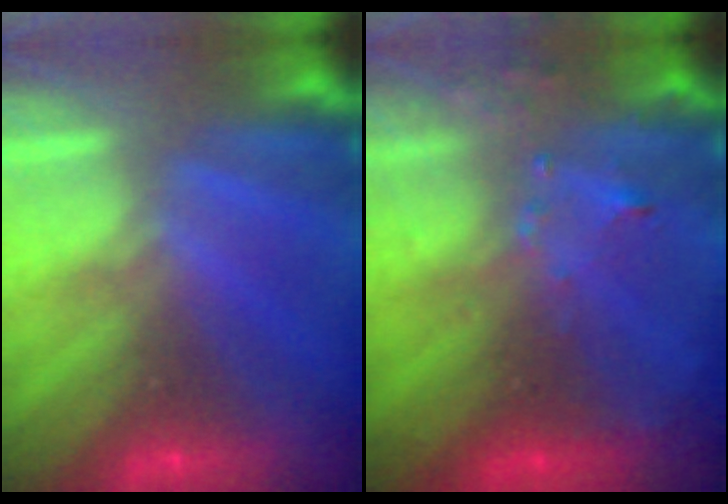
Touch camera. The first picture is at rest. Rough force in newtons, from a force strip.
{"total": 5.8}